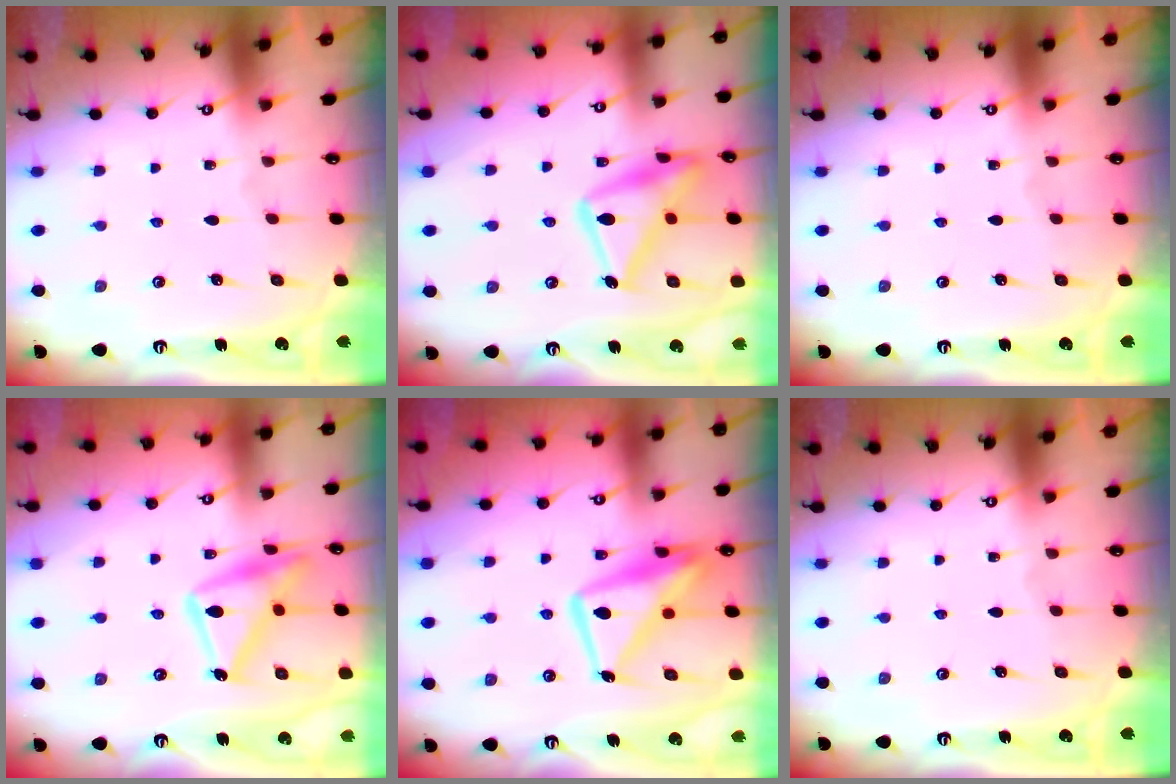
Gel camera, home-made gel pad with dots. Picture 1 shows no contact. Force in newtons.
{"total": 18.6, "press": 18.6, "slide": 1.3}
{"total": 0.0}
{"total": 17.5, "press": 17.4, "slide": 1.0}
{"total": 15.0, "press": 14.9, "slide": 1.5}
{"total": 0.0}